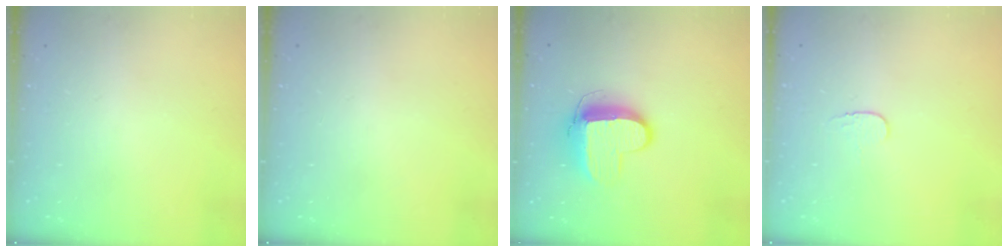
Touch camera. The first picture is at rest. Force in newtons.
{"total": 0.0}
{"total": 10.4, "press": 10.3, "slide": 0.9}
{"total": 3.9, "press": 3.8, "slide": 0.4}